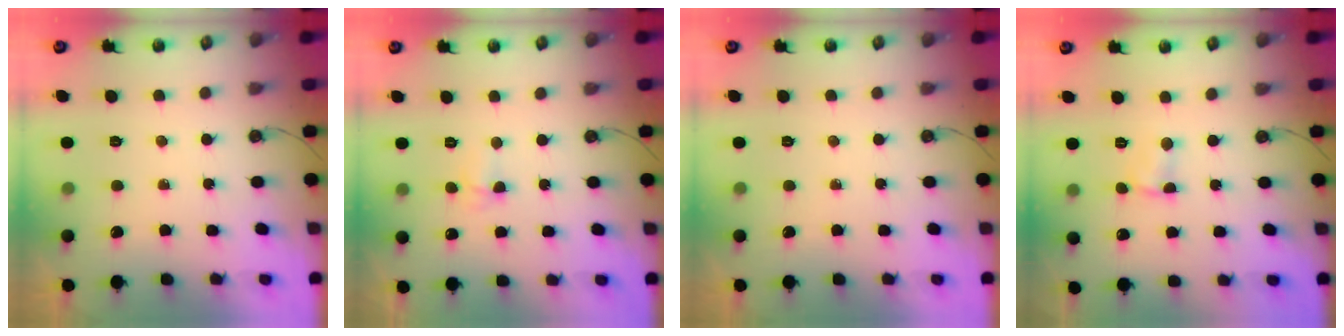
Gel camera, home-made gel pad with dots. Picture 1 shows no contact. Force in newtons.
{"total": 3.7, "press": 2.0, "slide": 3.1}
{"total": 0.0}
{"total": 2.3, "press": 2.3, "slide": 0.3}